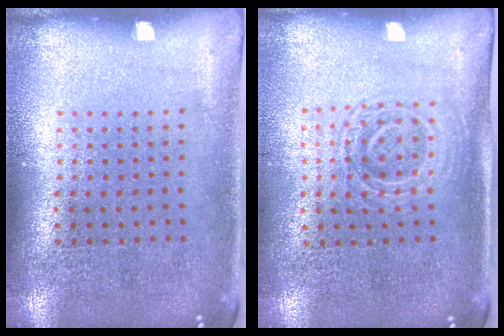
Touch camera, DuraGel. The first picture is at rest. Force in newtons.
{"total": 1.5, "press": 1.4, "slide": 0.6}